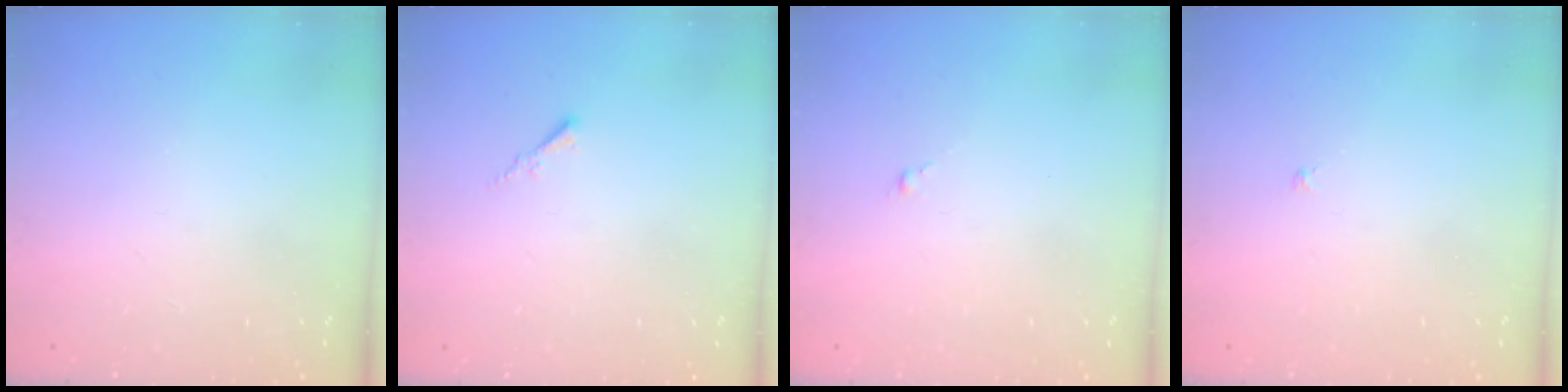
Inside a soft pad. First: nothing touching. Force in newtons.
{"total": 0.0}
{"total": 0.5, "press": 0.4, "slide": 0.4}
{"total": 1.0, "press": 0.9, "slide": 0.3}